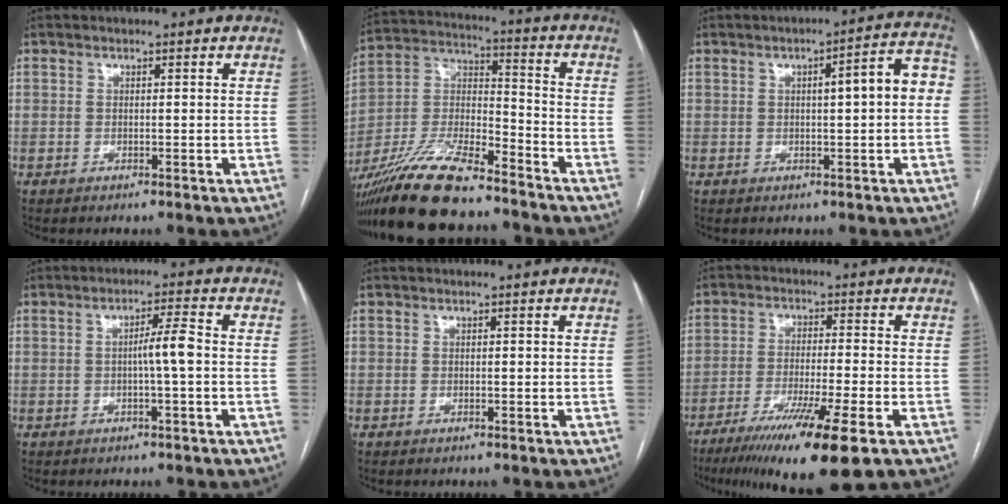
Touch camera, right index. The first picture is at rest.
{"total": 18.3, "force": [-14.7, 3.6, 10.3], "torque": [-0.228, -0.013, -0.275]}
{"total": 7.6, "force": [0.4, 1.0, 7.6], "torque": [-0.096, 0.029, 0.001]}
{"total": 4.1, "force": [-0.4, -0.1, 4.0], "torque": [-0.067, 0.005, -0.007]}
{"total": 0.0}
{"total": 14.2, "force": [-8.7, -0.1, 11.2], "torque": [-0.182, -0.039, -0.143]}